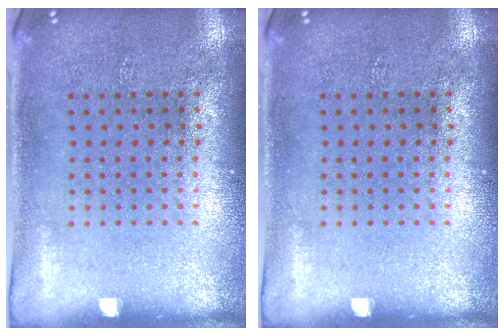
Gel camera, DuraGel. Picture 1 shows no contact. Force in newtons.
{"total": 0.0}